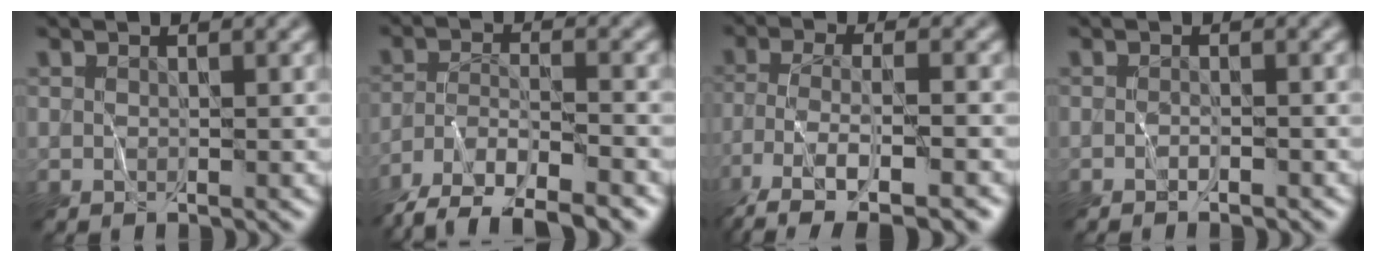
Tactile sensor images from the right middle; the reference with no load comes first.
{"total": 8.6, "force": [-7.1, 2.2, 4.3], "torque": [-0.067, -0.017, -0.123]}
{"total": 8.0, "force": [-5.5, 2.3, 5.3], "torque": [-0.096, 0.002, -0.099]}
{"total": 1.0, "force": [-0.9, 0.0, 0.4], "torque": [0.002, 0.002, -0.016]}